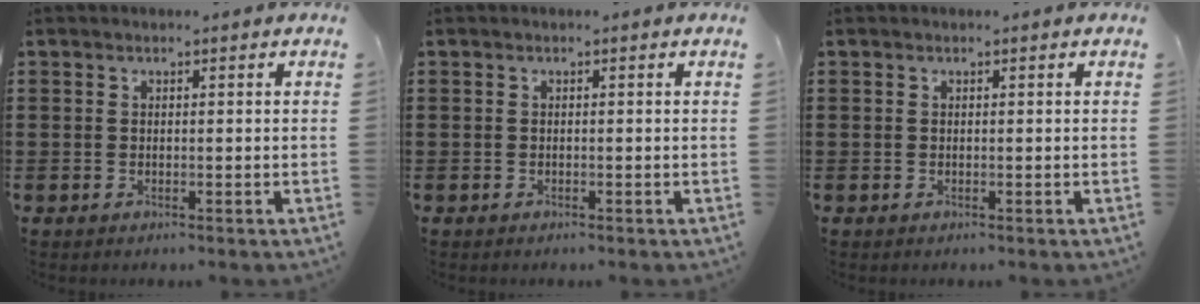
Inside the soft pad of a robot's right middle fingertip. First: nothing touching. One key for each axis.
{"total": 0.0}
{"total": 0.0}